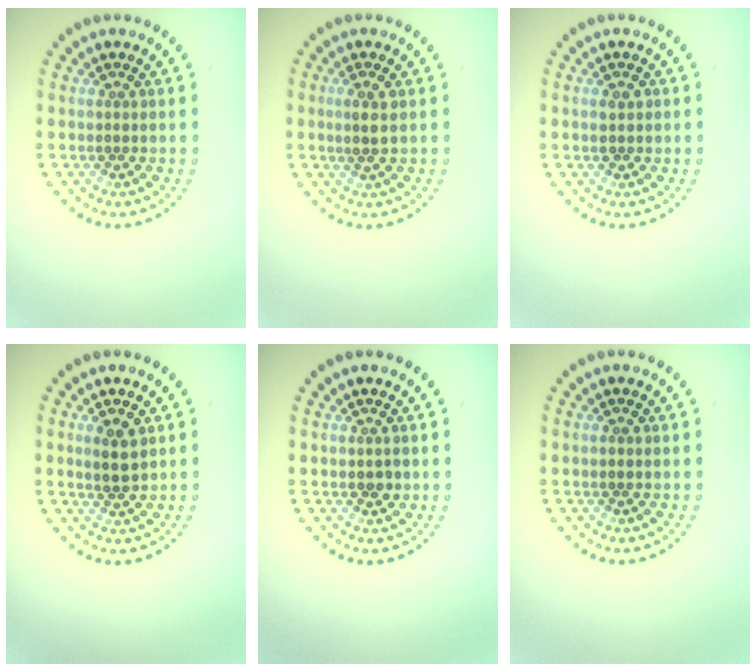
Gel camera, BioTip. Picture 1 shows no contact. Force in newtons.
{"total": 1.7, "press": 1.6, "slide": 0.6}
{"total": 1.4, "press": 1.4, "slide": 0.3}
{"total": 2.1, "press": 2.0, "slide": 0.6}
{"total": 1.2, "press": 1.2, "slide": 0.1}
{"total": 0.6, "press": 0.6, "slide": 0.1}